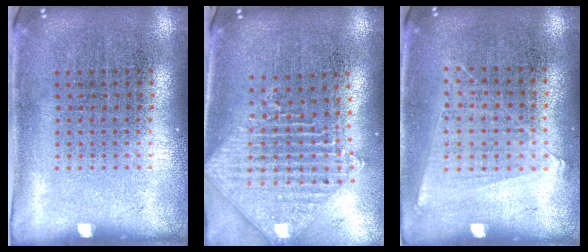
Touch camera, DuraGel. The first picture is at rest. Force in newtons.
{"total": 2.0, "press": 1.7, "slide": 1.1}
{"total": 1.0, "press": 0.9, "slide": 0.4}